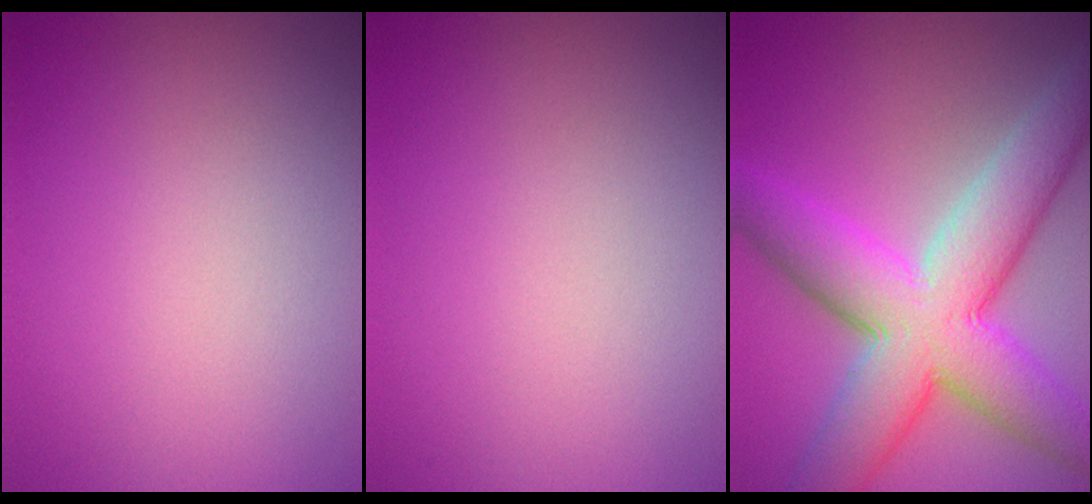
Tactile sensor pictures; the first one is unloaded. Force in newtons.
{"total": 0.0}
{"total": 10.4, "press": 10.4, "slide": 0.6}